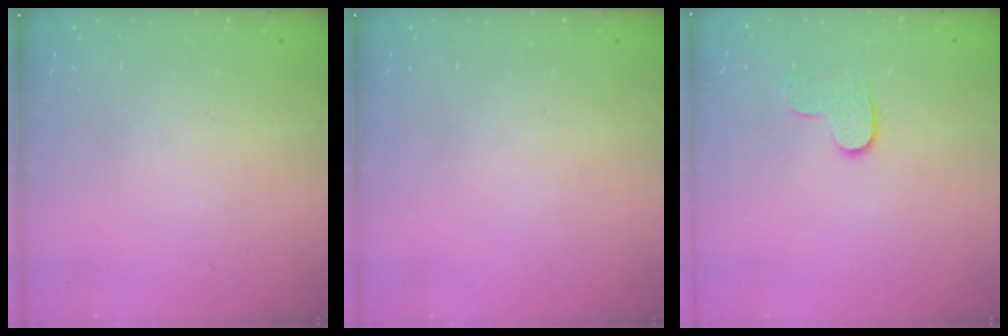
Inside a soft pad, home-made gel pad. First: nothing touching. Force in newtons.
{"total": 0.0}
{"total": 6.3, "press": 6.3, "slide": 0.4}